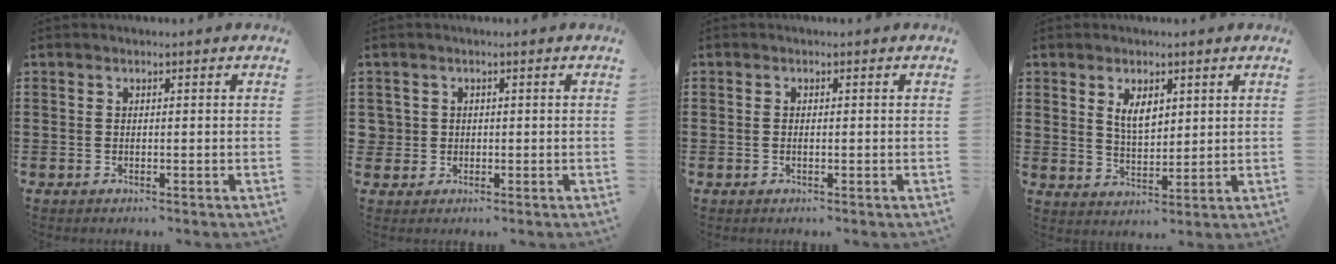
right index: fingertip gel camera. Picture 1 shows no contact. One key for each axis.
{"total": 1.6, "fx": -0.1, "fy": 1.5, "fz": 0.2, "tx": -0.013, "ty": 0.006, "tz": -0.004}
{"total": 0.6, "fx": -0.2, "fy": 0.1, "fz": 0.6, "tx": -0.012, "ty": -0.004, "tz": -0.003}
{"total": 4.2, "fx": 2.1, "fy": 2.0, "fz": 3.1, "tx": -0.059, "ty": 0.004, "tz": 0.035}